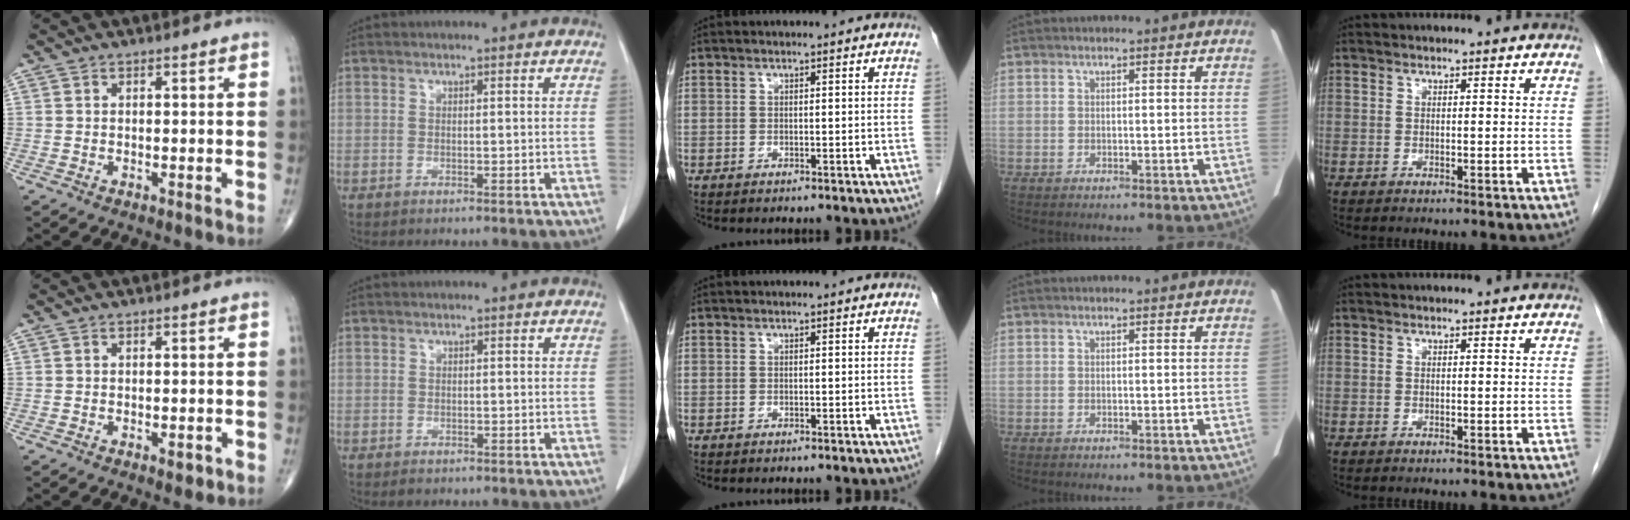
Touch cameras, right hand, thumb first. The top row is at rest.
{"thumb": {"total": 1.9, "force": [-0.8, 1.0, 1.5], "torque": [-0.014, 0.000, -0.009]}, "index": {"total": 0.8, "force": [-0.3, 0.8, 0.1], "torque": [-0.001, 0.004, -0.003]}}